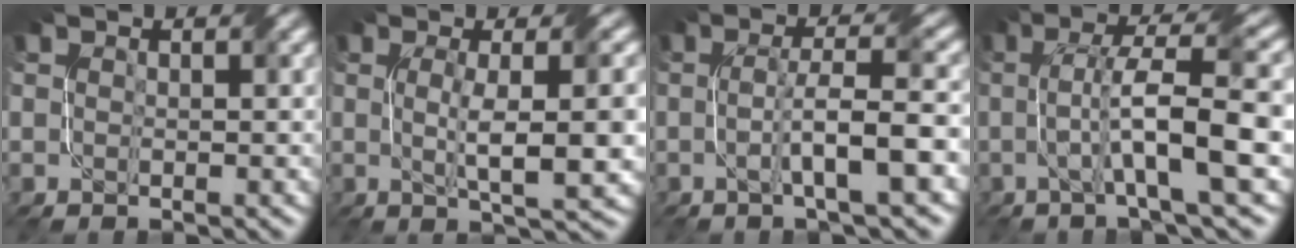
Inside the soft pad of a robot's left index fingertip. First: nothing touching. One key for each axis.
{"total": 6.6, "fx": -0.1, "fy": 1.4, "fz": 6.4, "tx": -0.096, "ty": 0.001, "tz": 0.001}
{"total": 5.6, "fx": -1.2, "fy": 0.6, "fz": 5.4, "tx": -0.089, "ty": 0.011, "tz": -0.023}
{"total": 8.8, "fx": -0.5, "fy": 1.3, "fz": 8.6, "tx": -0.138, "ty": 0.018, "tz": -0.012}